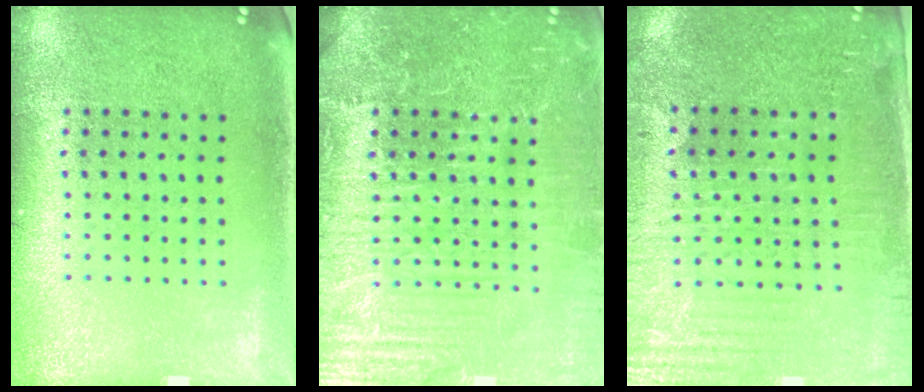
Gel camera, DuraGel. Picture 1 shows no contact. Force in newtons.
{"total": 7.5, "press": 7.4, "slide": 1.0}
{"total": 3.8, "press": 3.5, "slide": 1.4}